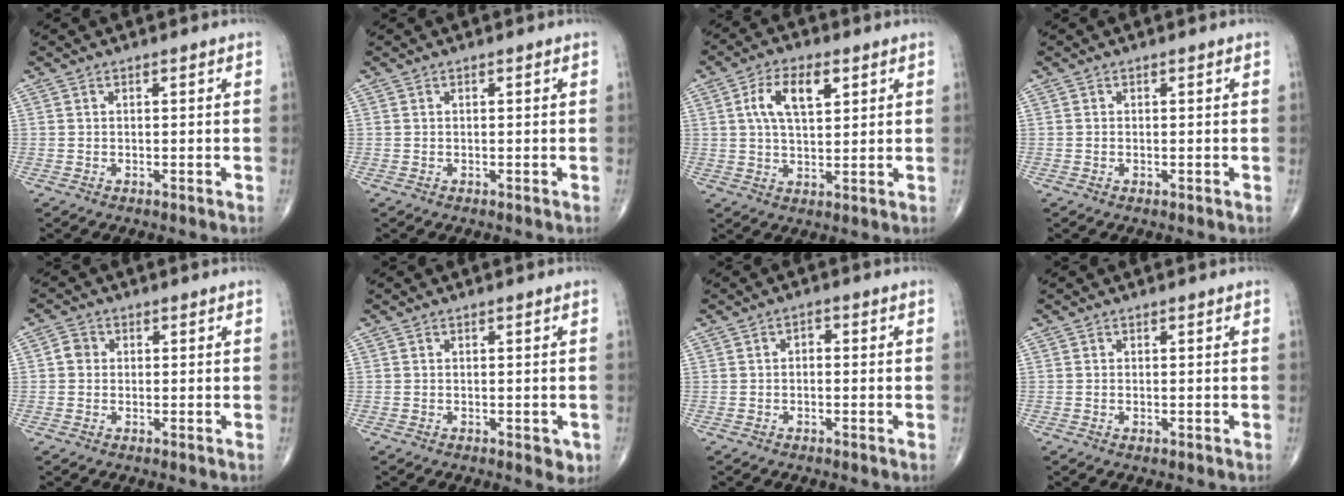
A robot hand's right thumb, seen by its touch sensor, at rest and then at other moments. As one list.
[{"total": 0.0}, {"total": 8.7, "force": [3.0, 4.3, 6.9], "torque": [-0.118, -0.001, 0.052]}, {"total": 0.0}, {"total": 2.4, "force": [0.1, 2.2, 1.0], "torque": [-0.008, 0.006, -0.003]}, {"total": 2.2, "force": [-0.7, 1.2, 1.7], "torque": [-0.008, -0.001, -0.007]}, {"total": 1.5, "force": [-0.2, 1.1, 1.1], "torque": [-0.005, 0.008, -0.010]}, {"total": 0.5, "force": [-0.1, 0.3, 0.4], "torque": [-0.009, -0.002, -0.001]}]